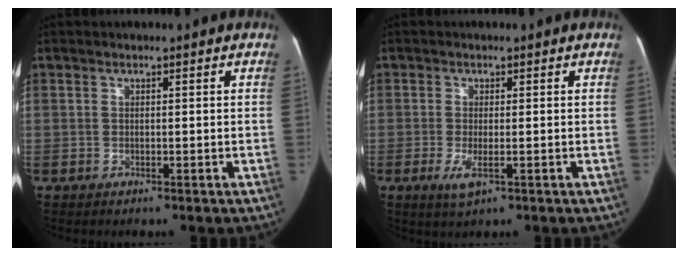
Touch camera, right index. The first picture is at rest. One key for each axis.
{"total": 3.3, "fx": -1.2, "fy": 1.2, "fz": 2.9, "tx": -0.055, "ty": -0.004, "tz": -0.017}